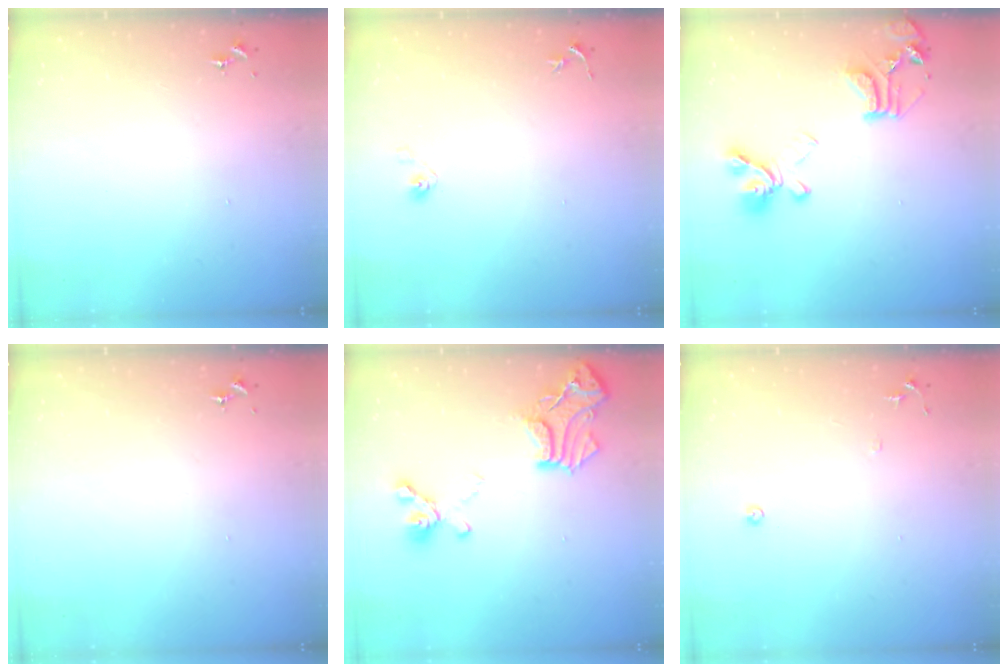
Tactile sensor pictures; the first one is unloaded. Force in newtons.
{"total": 3.6, "press": 3.3, "slide": 1.4}
{"total": 18.9, "press": 18.8, "slide": 1.9}
{"total": 0.0}
{"total": 16.9, "press": 16.9, "slide": 1.4}
{"total": 6.1, "press": 6.1, "slide": 0.7}